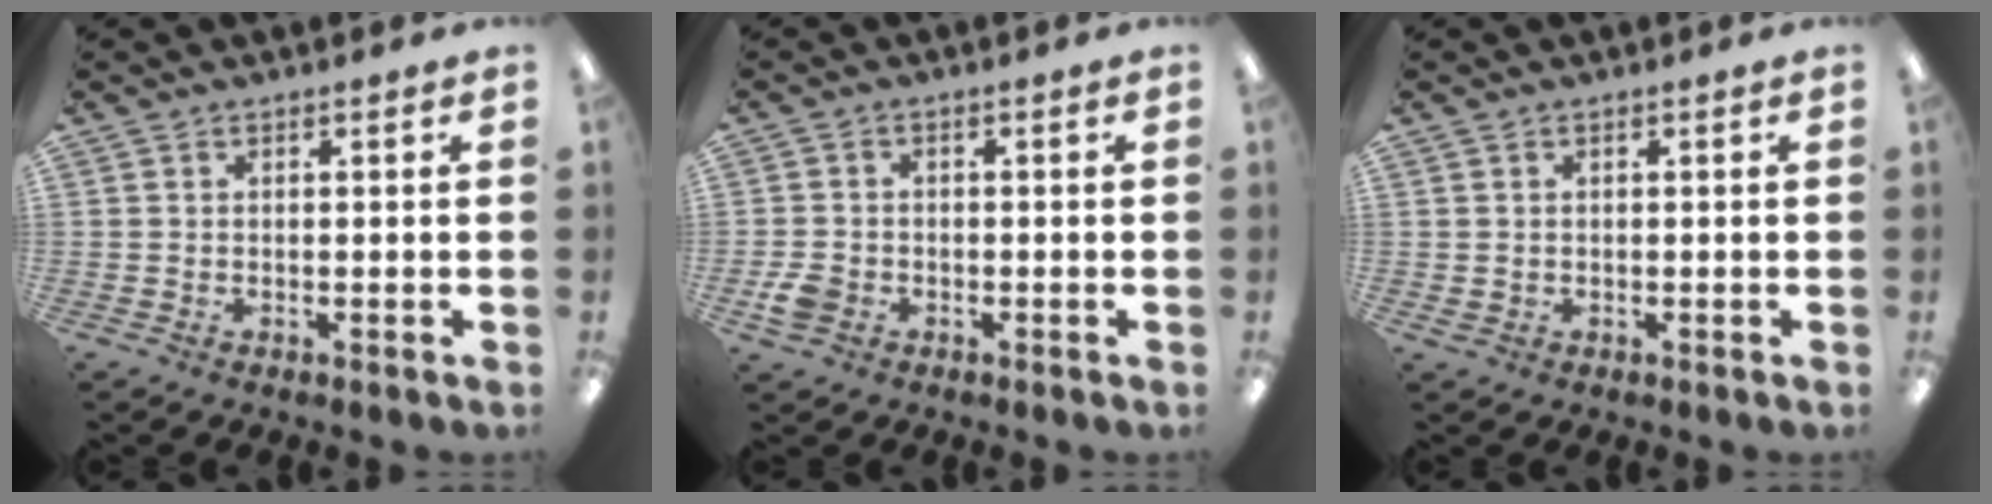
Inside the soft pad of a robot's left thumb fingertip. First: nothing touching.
{"total": 3.9, "force": [-1.5, 3.1, 1.9], "torque": [-0.042, 0.004, -0.030]}
{"total": 1.1, "force": [0.4, 1.0, 0.2], "torque": [-0.006, 0.002, 0.006]}